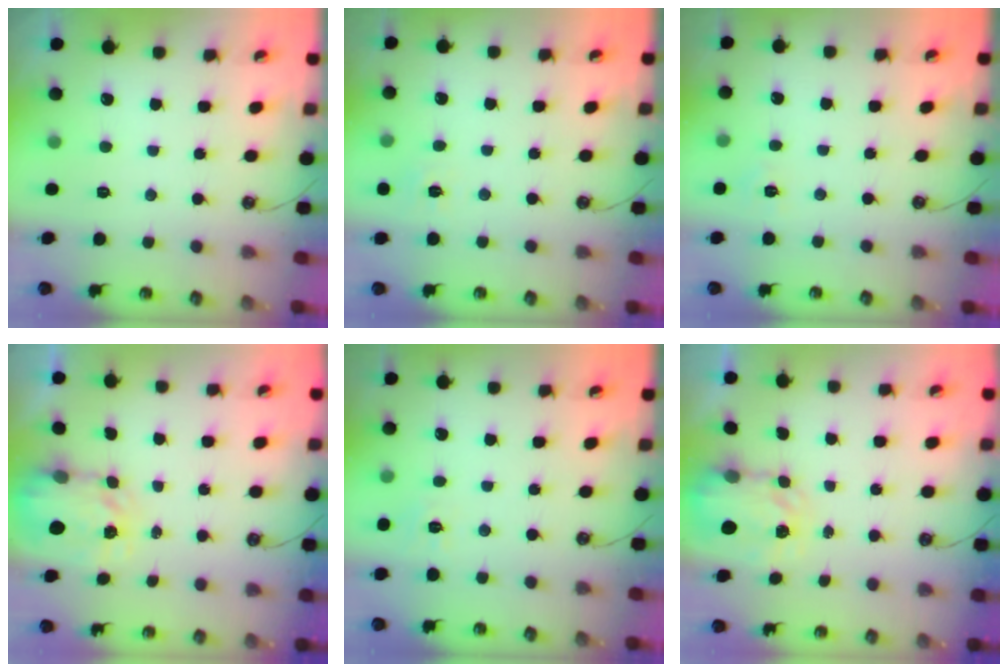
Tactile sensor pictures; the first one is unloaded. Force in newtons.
{"total": 5.5, "press": 5.5, "slide": 0.7}
{"total": 2.8, "press": 2.8, "slide": 0.4}
{"total": 3.8, "press": 3.8, "slide": 0.4}
{"total": 6.3, "press": 6.3, "slide": 0.8}
{"total": 3.6, "press": 3.5, "slide": 0.5}